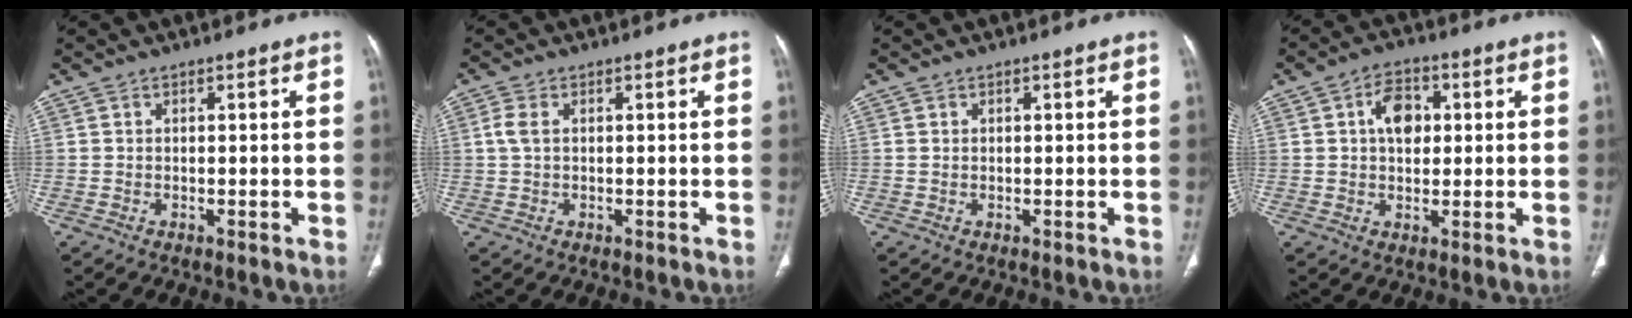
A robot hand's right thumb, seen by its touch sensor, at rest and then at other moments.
{"total": 2.2, "force": [0.4, 1.3, 1.8], "torque": [-0.056, 0.007, 0.005]}
{"total": 0.0}
{"total": 6.7, "force": [1.5, 4.6, 4.7], "torque": [-0.056, 0.006, 0.019]}